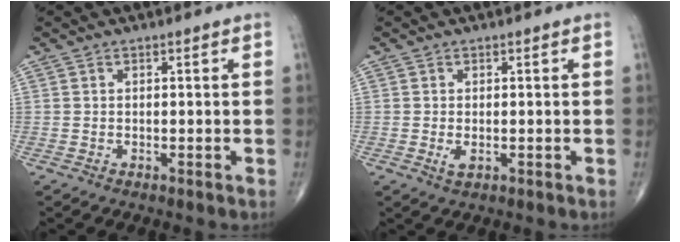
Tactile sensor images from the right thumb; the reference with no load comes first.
{"total": 1.5, "force": [-0.2, 0.8, 1.2], "torque": [-0.022, -0.003, -0.002]}